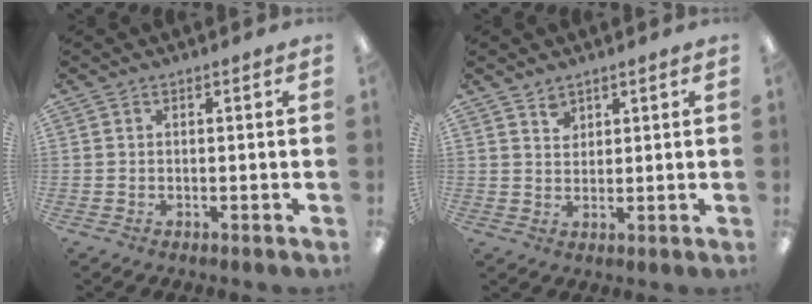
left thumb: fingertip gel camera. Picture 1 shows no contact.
{"total": 2.7, "force": [2.1, 1.6, 0.4], "torque": [0.006, -0.011, 0.039]}